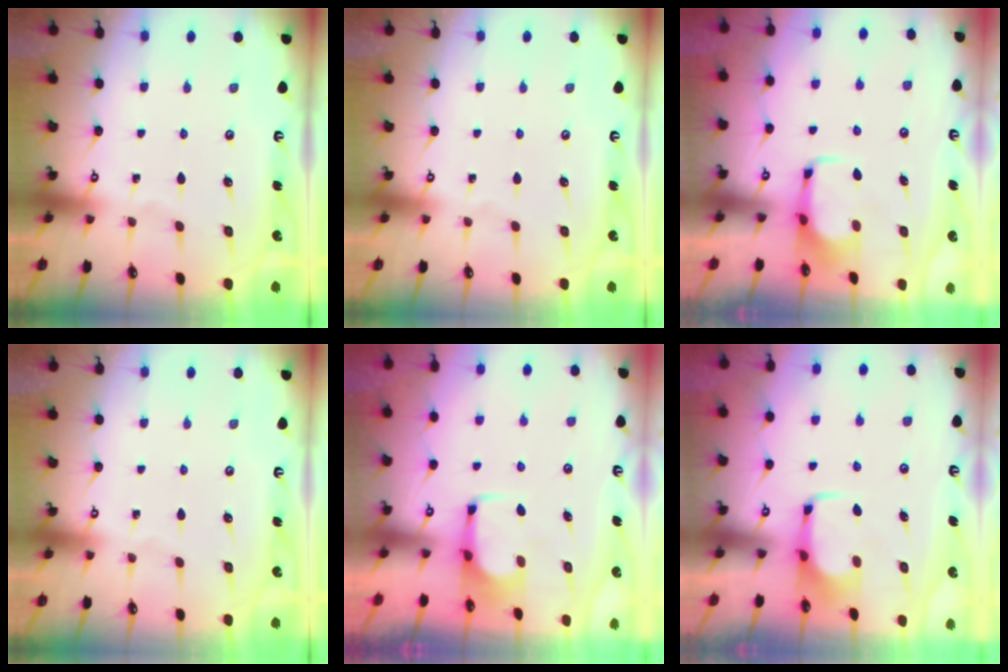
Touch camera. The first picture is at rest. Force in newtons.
{"total": 0.0}
{"total": 1.6, "press": 1.5, "slide": 0.6}
{"total": 0.0}
{"total": 3.7, "press": 3.6, "slide": 0.7}
{"total": 2.2, "press": 2.1, "slide": 0.4}